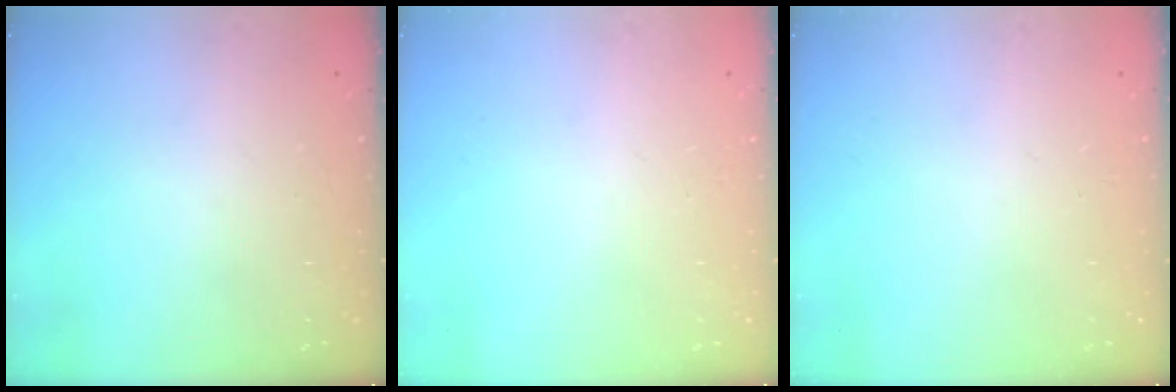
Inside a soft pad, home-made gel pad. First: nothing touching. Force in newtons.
{"total": 0.0}
{"total": 0.0}